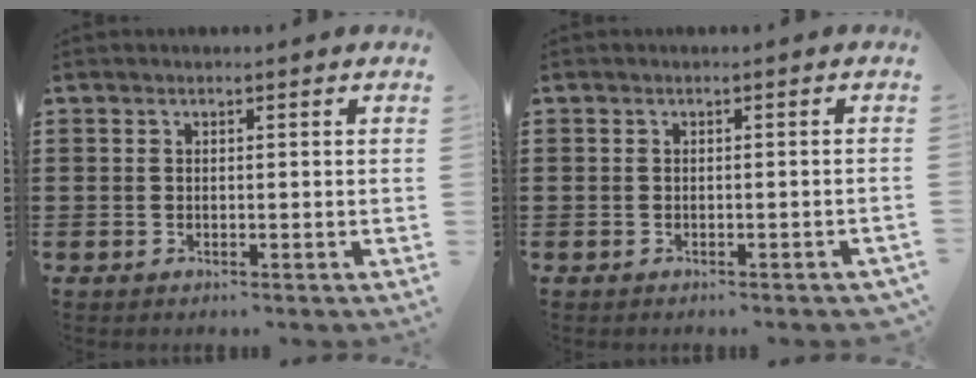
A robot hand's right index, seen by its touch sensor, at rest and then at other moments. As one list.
[{"total": 0.5, "force": [-0.5, 0.1, 0.1], "torque": [-0.005, -0.003, -0.010]}]